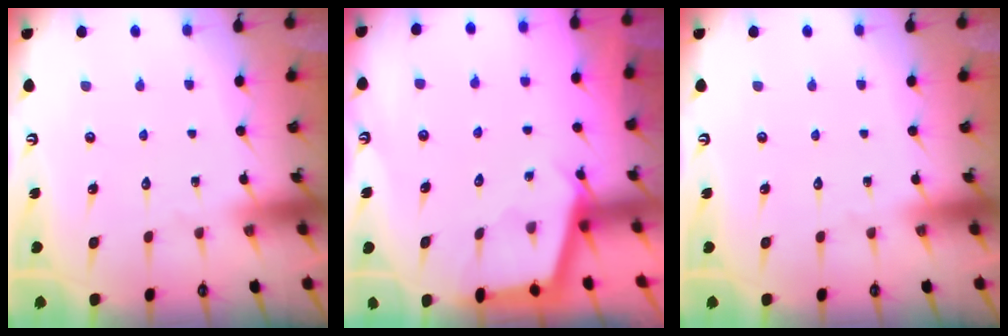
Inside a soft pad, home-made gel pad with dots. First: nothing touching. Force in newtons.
{"total": 2.4, "press": 2.4, "slide": 0.2}
{"total": 0.0}